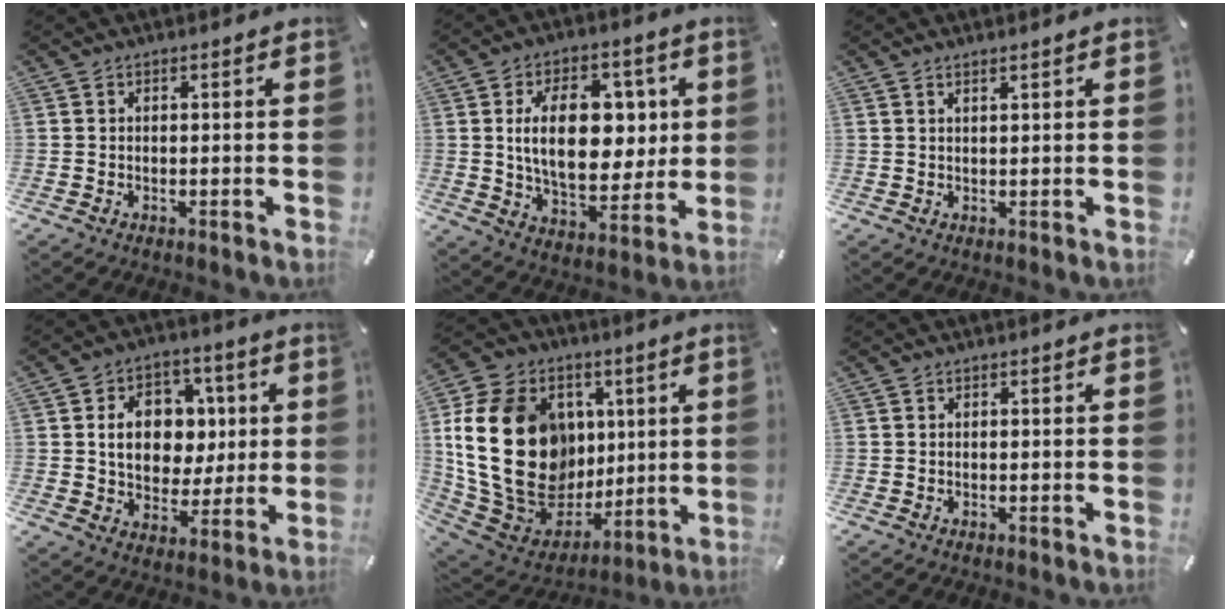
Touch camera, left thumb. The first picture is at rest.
{"total": 17.8, "force": [3.3, 11.1, 13.5], "torque": [-0.232, 0.000, 0.054]}
{"total": 1.2, "force": [1.0, -0.1, 0.6], "torque": [-0.011, -0.003, 0.019]}
{"total": 12.5, "force": [1.8, 10.5, 6.6], "torque": [-0.102, 0.010, 0.040]}
{"total": 28.2, "force": [3.7, 21.5, 18.0], "torque": [-0.352, -0.020, 0.097]}
{"total": 0.0}